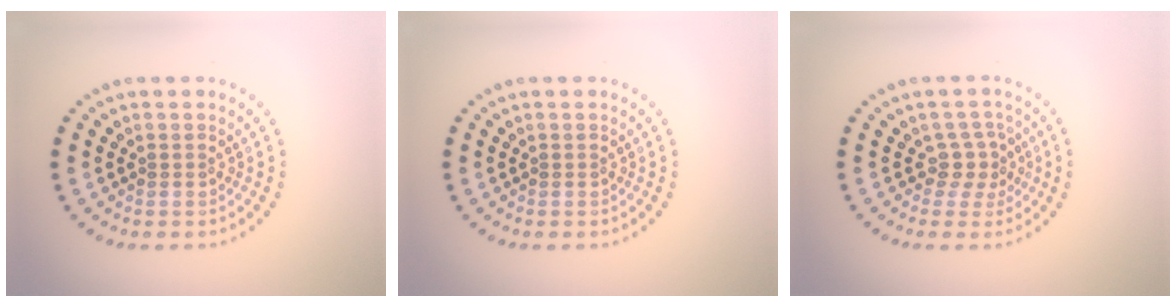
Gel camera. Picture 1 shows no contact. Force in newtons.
{"total": 0.0}
{"total": 2.1, "press": 1.5, "slide": 1.5}